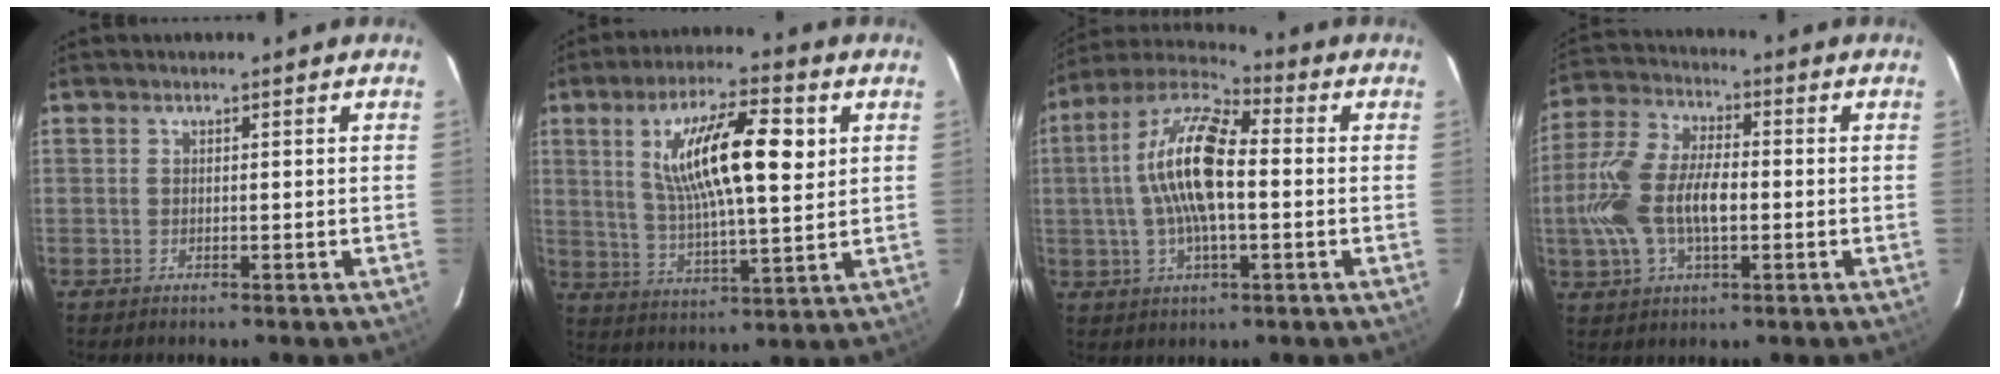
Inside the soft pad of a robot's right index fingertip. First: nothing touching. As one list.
[{"total": 15.8, "force": [4.5, 4.2, 14.6], "torque": [-0.260, 0.013, 0.082]}, {"total": 14.8, "force": [0.2, 5.6, 13.7], "torque": [-0.265, 0.016, -0.006]}, {"total": 14.2, "force": [-1.8, 7.4, 12.0], "torque": [-0.259, 0.009, -0.033]}]